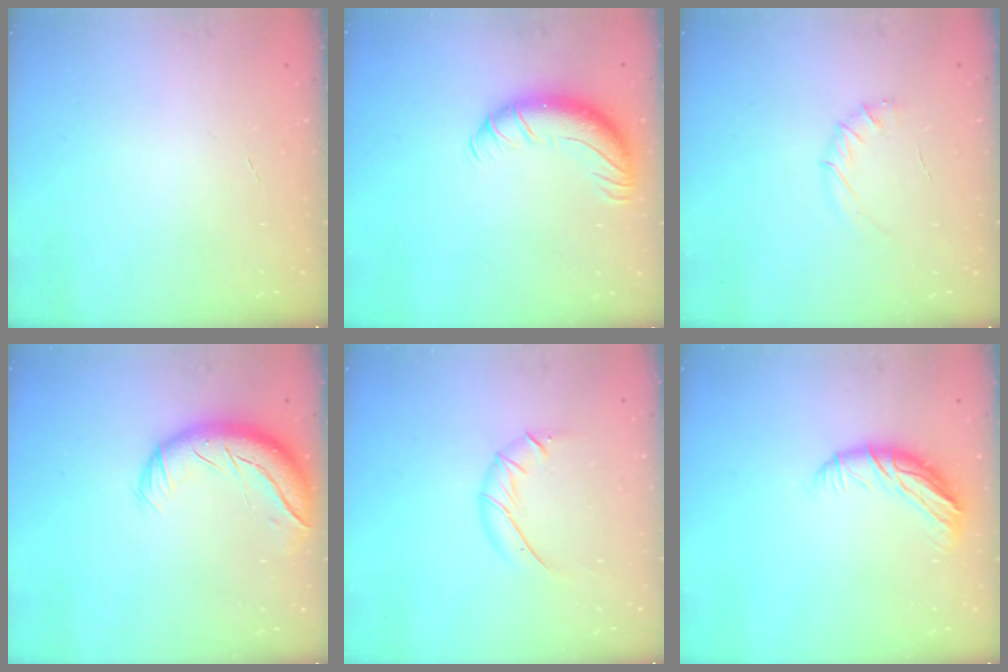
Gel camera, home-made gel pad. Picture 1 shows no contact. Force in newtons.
{"total": 11.2, "press": 10.8, "slide": 2.9}
{"total": 3.9, "press": 3.8, "slide": 1.1}
{"total": 14.0, "press": 13.5, "slide": 3.7}
{"total": 8.6, "press": 8.6, "slide": 0.7}
{"total": 10.4, "press": 10.3, "slide": 0.6}